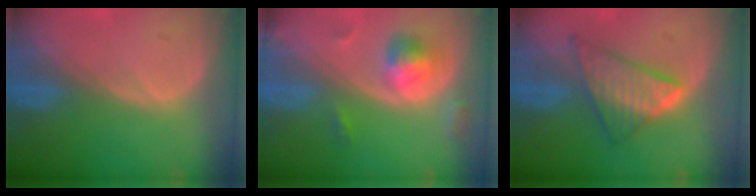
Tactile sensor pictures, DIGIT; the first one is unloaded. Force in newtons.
{"total": 5.5, "press": 5.2, "slide": 1.8}
{"total": 7.5, "press": 7.5, "slide": 0.4}